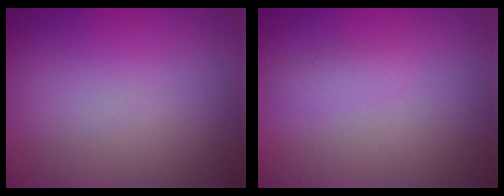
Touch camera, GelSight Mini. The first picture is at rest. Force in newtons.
{"total": 1.0, "press": 1.0, "slide": 0.1}